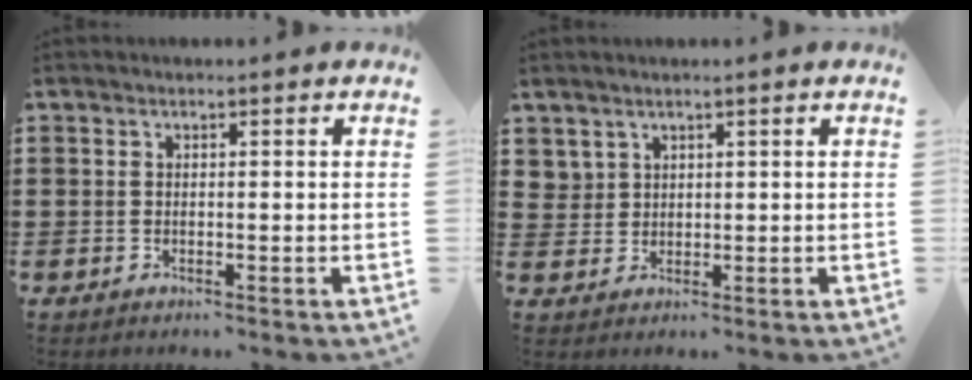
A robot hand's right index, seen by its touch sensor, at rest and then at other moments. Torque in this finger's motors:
{"motor_torque": [-0.80, 1.33, 0.00, -0.01]}